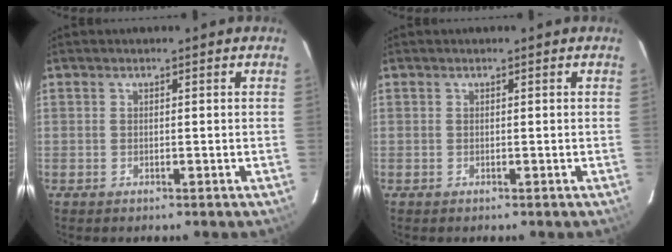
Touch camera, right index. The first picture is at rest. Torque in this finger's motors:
{"motor_torque": [-0.01, 0.00, 0.01, 0.00]}